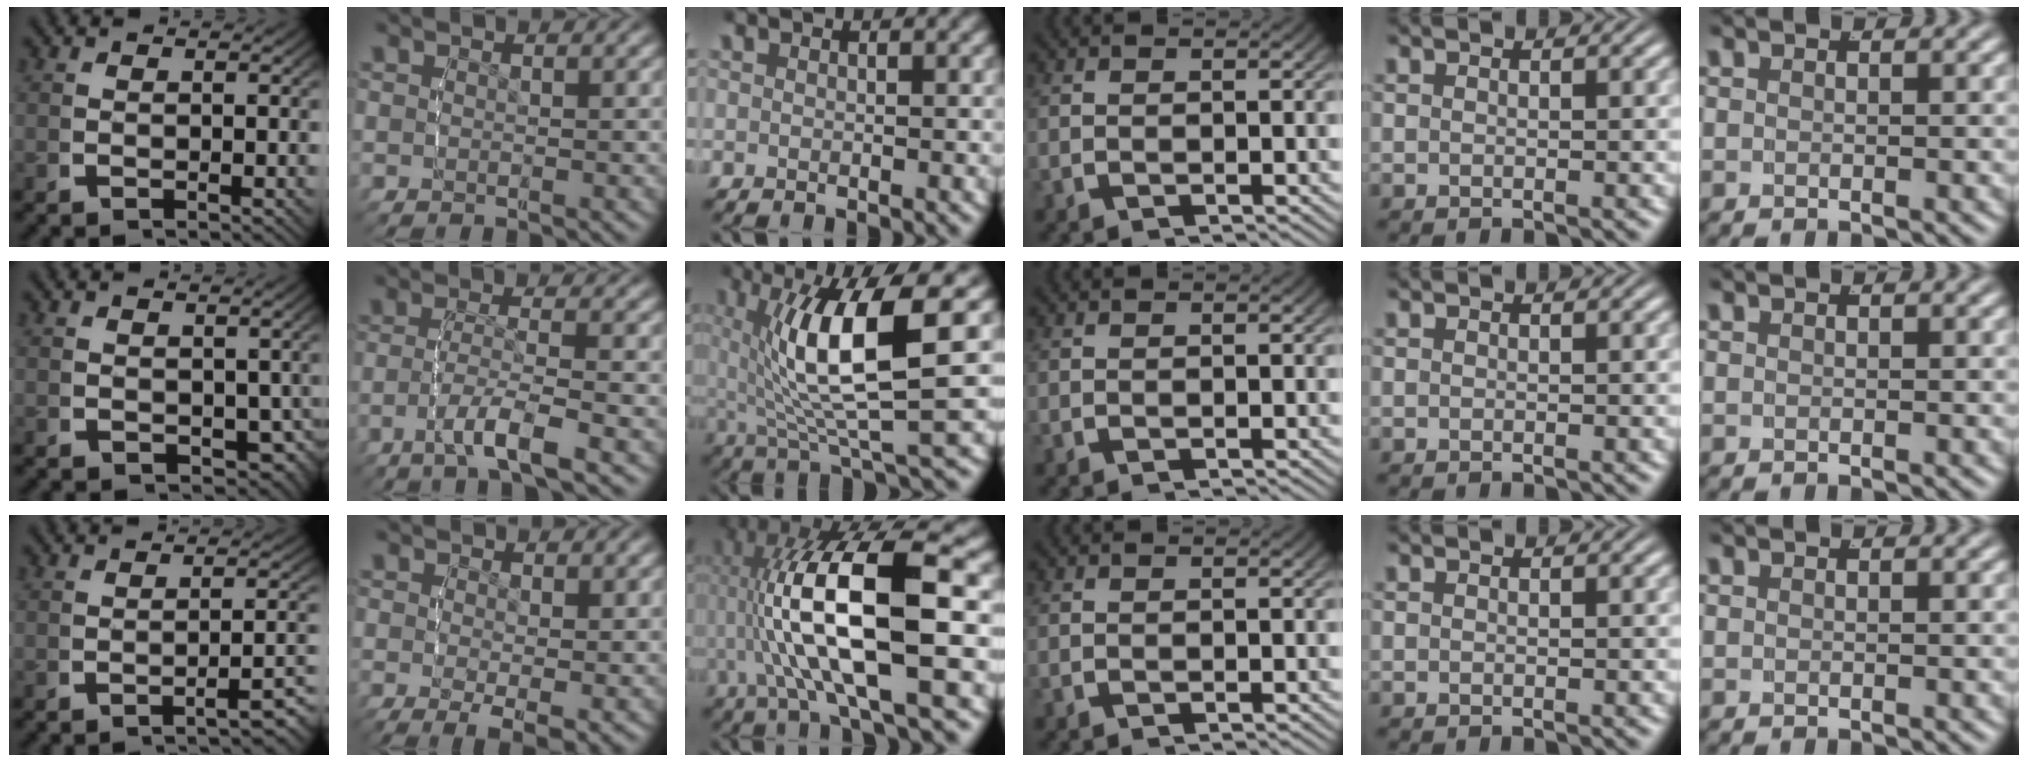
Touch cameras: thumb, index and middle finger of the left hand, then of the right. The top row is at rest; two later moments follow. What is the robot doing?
{"motion": "lift_and_place", "object": "condiment"}